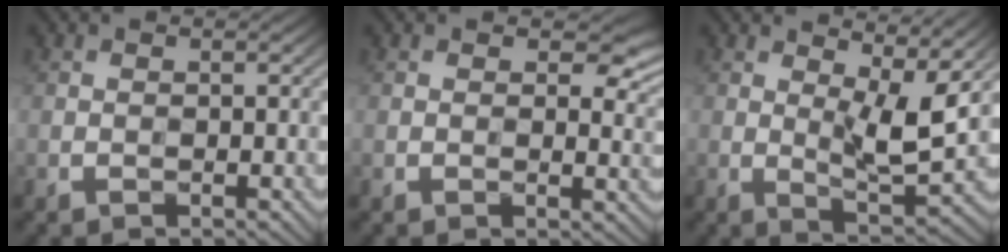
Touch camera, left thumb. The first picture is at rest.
{"total": 4.1, "force": [1.8, 2.4, 2.8], "torque": [-0.040, -0.010, 0.024]}
{"total": 7.6, "force": [3.3, 2.0, 6.5], "torque": [-0.105, -0.007, 0.055]}